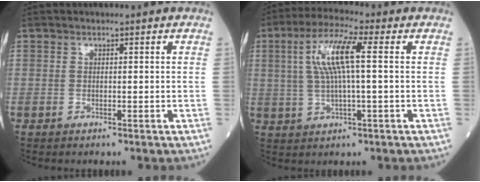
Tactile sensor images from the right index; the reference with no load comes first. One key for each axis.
{"total": 8.7, "fx": 1.7, "fy": 1.0, "fz": 8.5, "tx": -0.174, "ty": 0.014, "tz": 0.032}